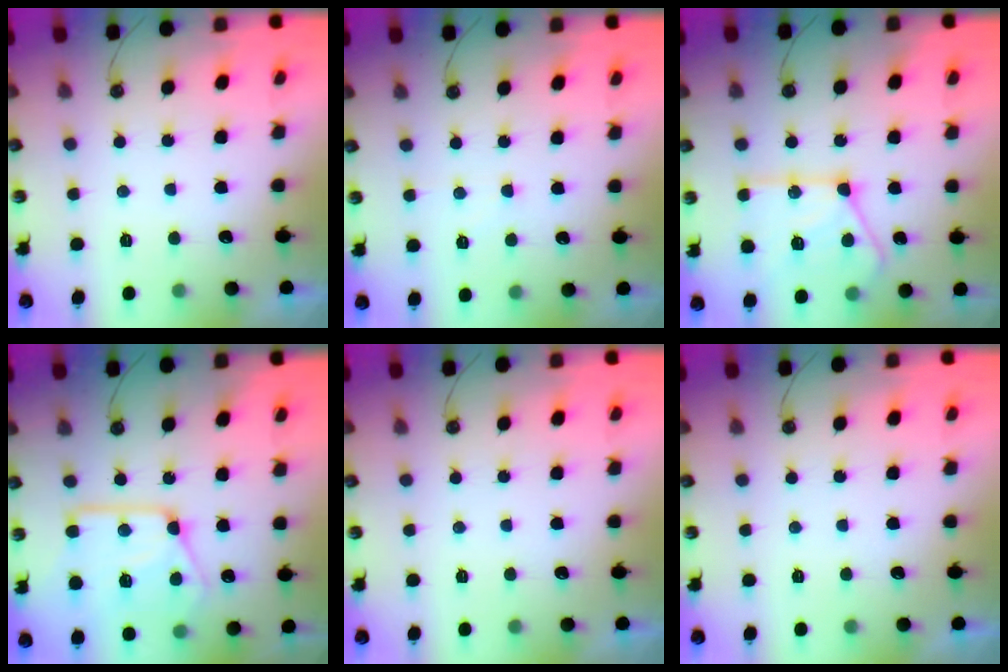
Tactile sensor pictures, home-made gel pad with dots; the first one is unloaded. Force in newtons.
{"total": 2.7, "press": 2.6, "slide": 0.6}
{"total": 17.9, "press": 17.8, "slide": 2.1}
{"total": 18.5, "press": 18.4, "slide": 1.7}
{"total": 0.0}
{"total": 0.0}